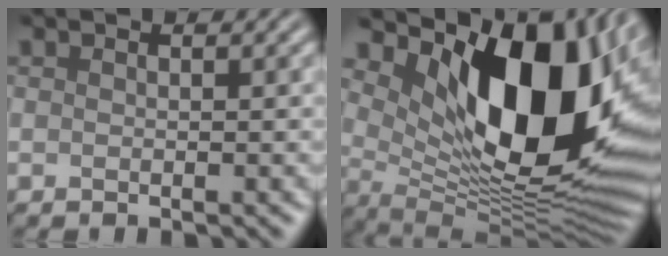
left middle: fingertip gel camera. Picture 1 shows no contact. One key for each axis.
{"total": 15.5, "fx": 4.4, "fy": 8.0, "fz": 12.5, "tx": -0.183, "ty": -0.017, "tz": 0.085}